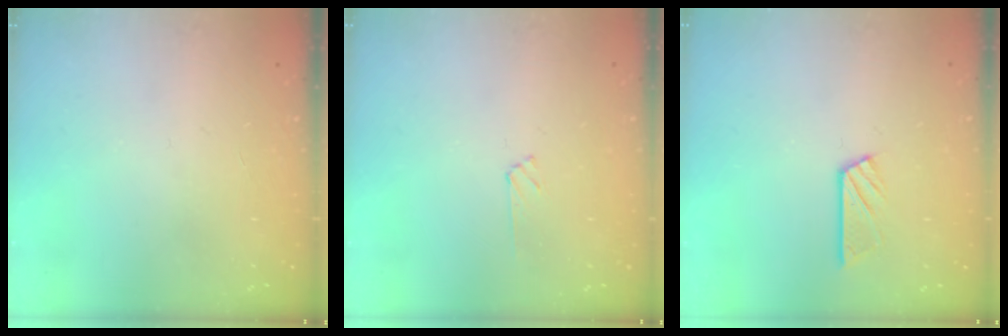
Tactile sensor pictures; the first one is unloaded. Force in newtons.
{"total": 1.8, "press": 1.8, "slide": 0.3}
{"total": 5.7, "press": 5.7, "slide": 0.5}